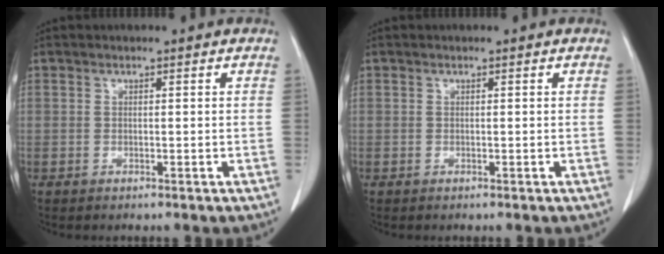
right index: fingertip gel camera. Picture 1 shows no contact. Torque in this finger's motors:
{"motor_torque": [0.00, 0.00, 0.00, 0.00]}